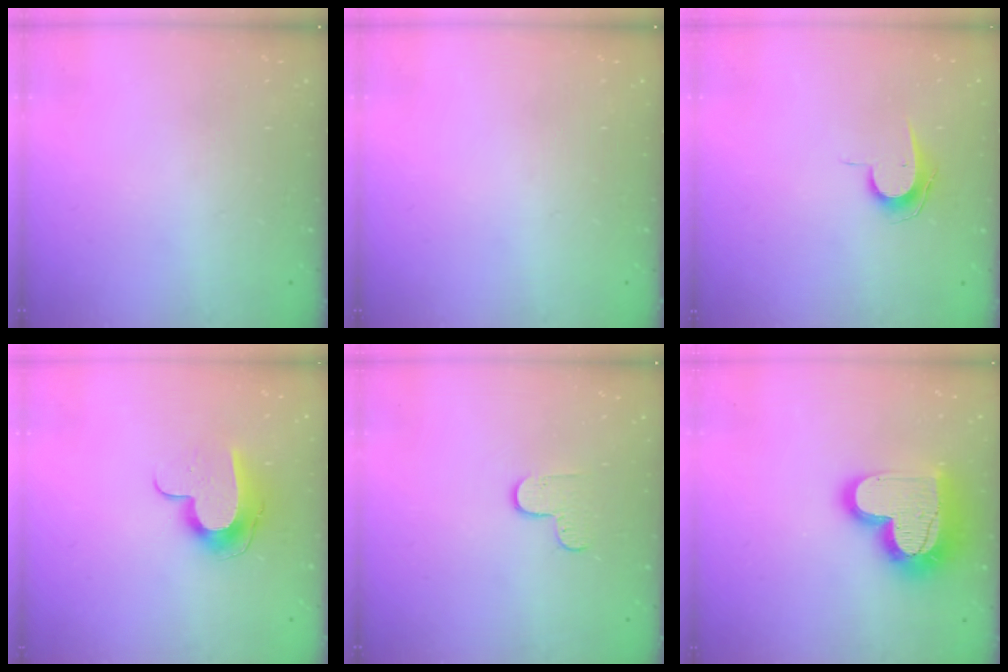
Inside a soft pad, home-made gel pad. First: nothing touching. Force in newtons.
{"total": 0.0}
{"total": 7.7, "press": 7.6, "slide": 0.4}
{"total": 10.2, "press": 10.2, "slide": 0.1}
{"total": 5.5, "press": 5.4, "slide": 0.6}
{"total": 21.1, "press": 21.0, "slide": 1.9}